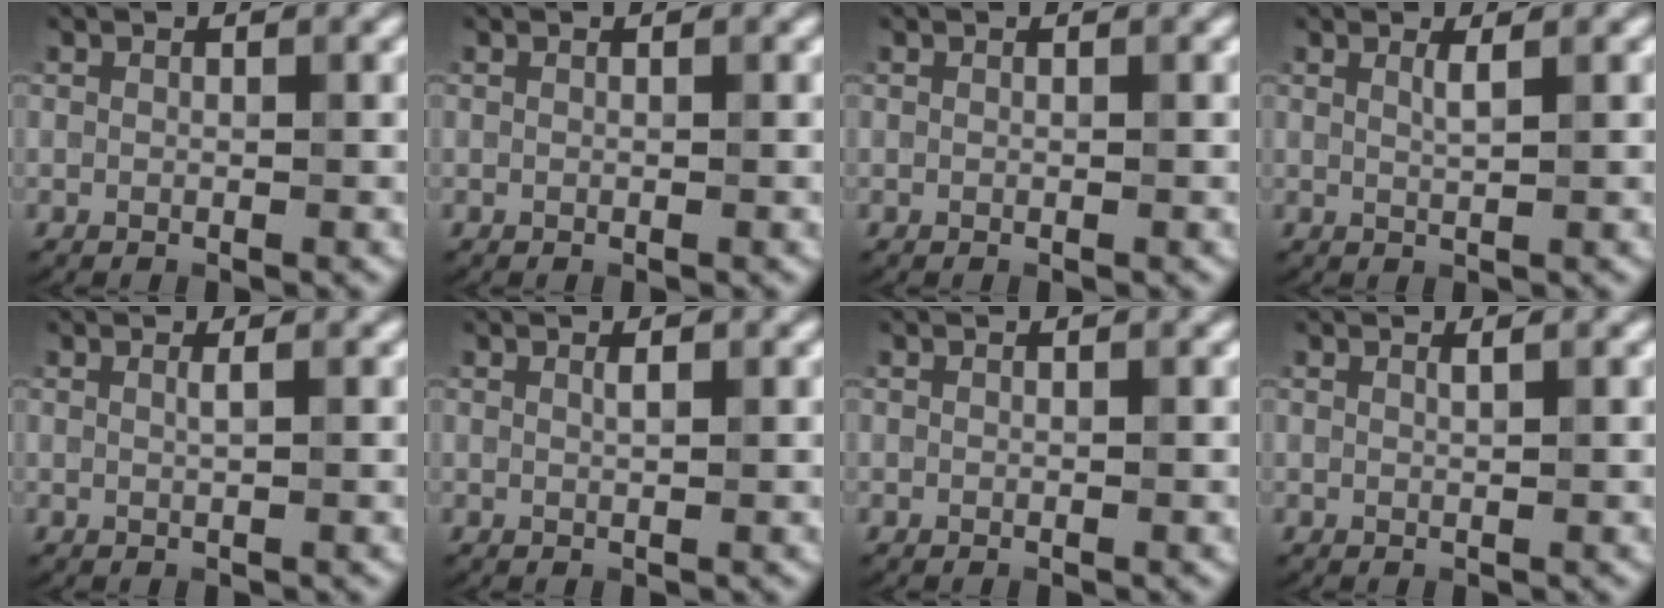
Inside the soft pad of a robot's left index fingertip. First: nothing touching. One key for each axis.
{"total": 0.0}
{"total": 0.0}
{"total": 1.2, "fx": 0.6, "fy": 0.3, "fz": 1.0, "tx": -0.013, "ty": -0.001, "tz": 0.007}
{"total": 0.8, "fx": 0.3, "fy": 0.3, "fz": 0.7, "tx": -0.006, "ty": 0.001, "tz": 0.002}
{"total": 0.8, "fx": 0.4, "fy": 0.2, "fz": 0.7, "tx": -0.011, "ty": 0.001, "tz": 0.006}
{"total": 0.0}
{"total": 0.6, "fx": 0.4, "fy": 0.2, "fz": 0.5, "tx": -0.003, "ty": 0.000, "tz": 0.006}